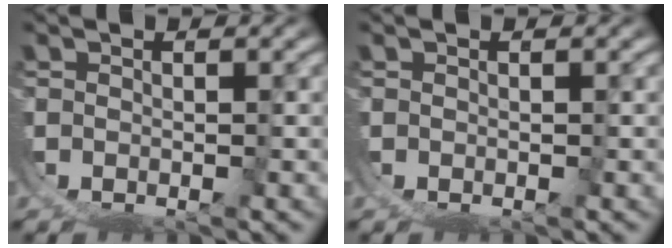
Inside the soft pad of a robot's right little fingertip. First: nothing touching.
{"total": 0.0}